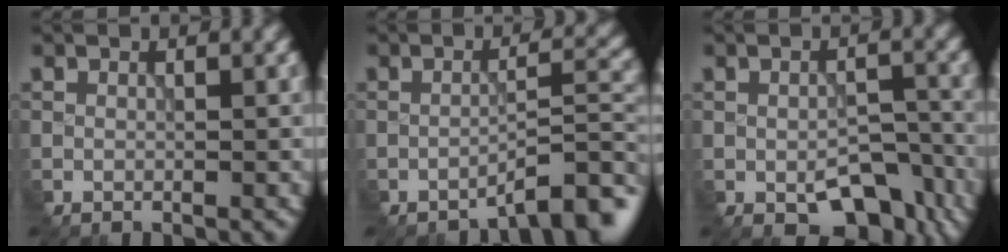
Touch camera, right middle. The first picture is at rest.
{"total": 4.2, "force": [-3.6, 0.3, 2.2], "torque": [-0.029, 0.015, -0.062]}
{"total": 5.4, "force": [-2.8, 2.9, 3.5], "torque": [-0.052, -0.012, -0.034]}